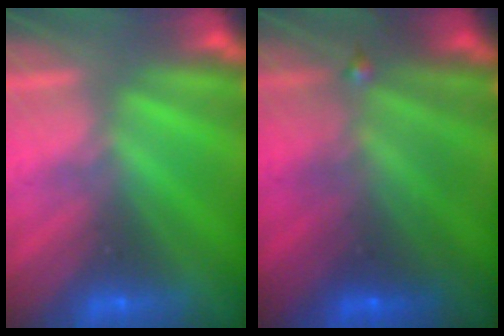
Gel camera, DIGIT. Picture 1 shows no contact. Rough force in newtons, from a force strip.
{"total": 7.0}